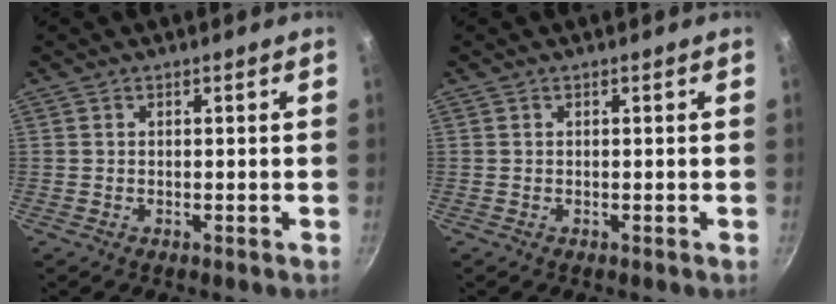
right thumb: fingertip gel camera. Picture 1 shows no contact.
{"total": 0.0}